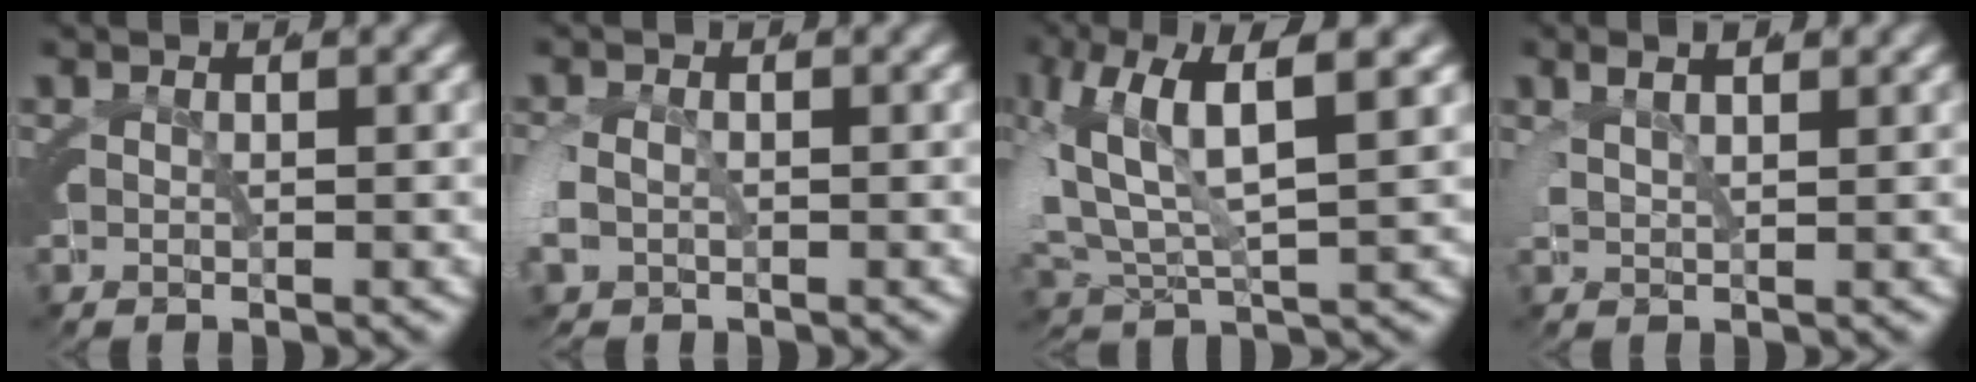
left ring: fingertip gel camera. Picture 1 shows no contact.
{"total": 1.7, "force": [-0.8, 1.4, 0.5], "torque": [-0.027, -0.006, -0.012]}
{"total": 7.5, "force": [1.4, 4.9, 5.5], "torque": [-0.130, -0.001, 0.024]}
{"total": 2.2, "force": [1.3, 1.3, 1.2], "torque": [-0.029, -0.002, 0.022]}